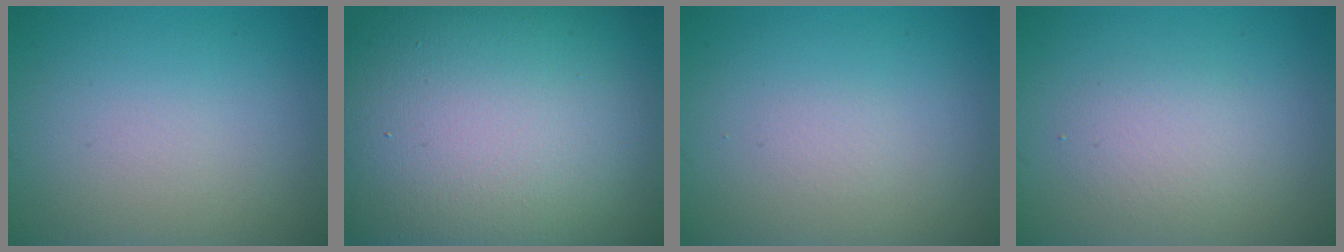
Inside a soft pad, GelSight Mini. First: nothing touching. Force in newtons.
{"total": 21.2, "press": 21.2, "slide": 1.7}
{"total": 0.6, "press": 0.6, "slide": 0.1}
{"total": 2.0, "press": 2.0, "slide": 0.1}